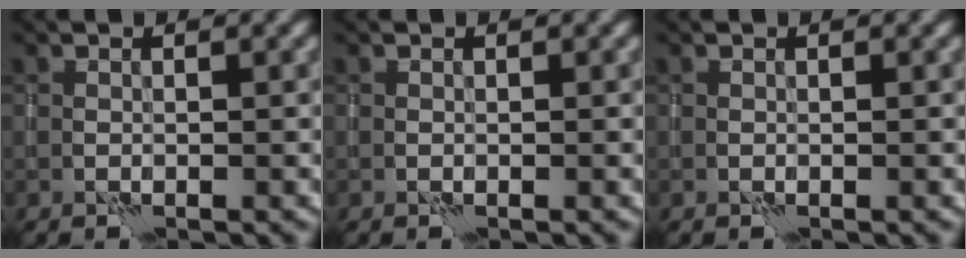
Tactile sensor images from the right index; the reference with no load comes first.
{"total": 0.0}
{"total": 0.0}